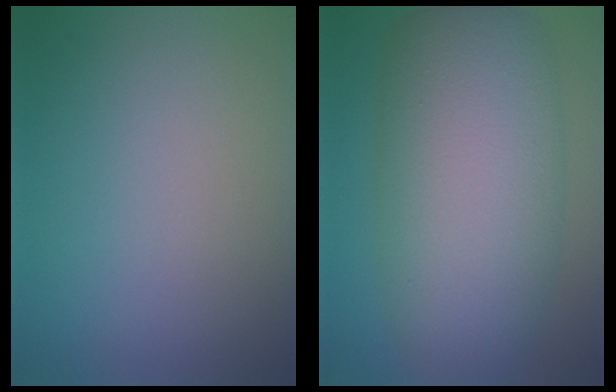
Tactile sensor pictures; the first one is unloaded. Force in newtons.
{"total": 12.3, "press": 12.3, "slide": 0.1}